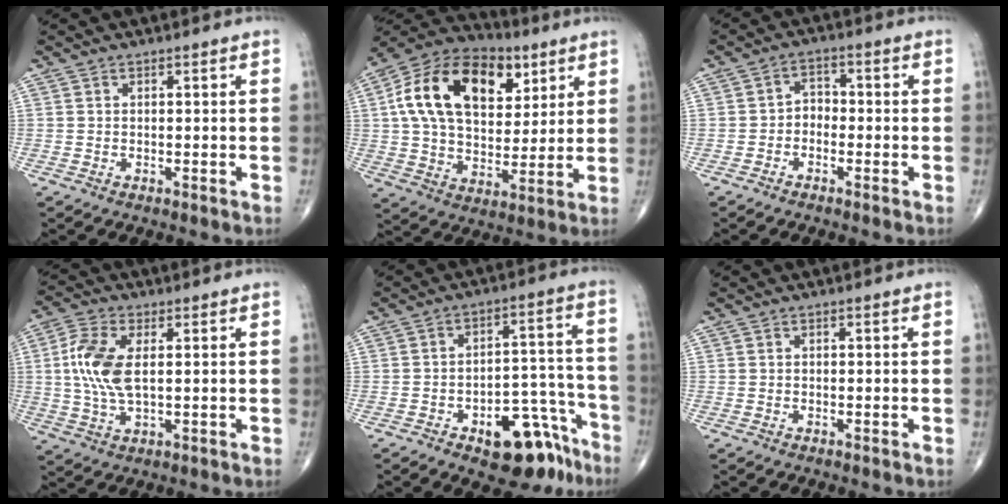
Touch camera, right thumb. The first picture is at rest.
{"total": 23.1, "force": [7.4, 14.6, 16.3], "torque": [-0.262, 0.000, 0.121]}
{"total": 3.3, "force": [-1.3, 2.5, 1.7], "torque": [-0.009, 0.022, -0.035]}
{"total": 9.7, "force": [1.2, 4.8, 8.4], "torque": [-0.193, 0.003, 0.024]}
{"total": 14.1, "force": [-8.5, 6.9, 9.0], "torque": [-0.078, 0.083, -0.111]}
{"total": 0.0}